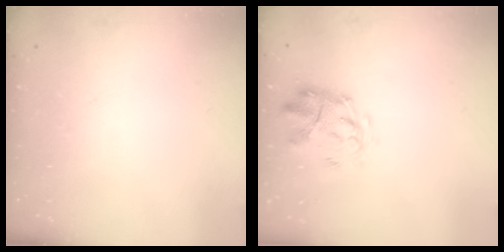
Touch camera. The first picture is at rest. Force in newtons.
{"total": 3.9, "press": 3.5, "slide": 1.7}